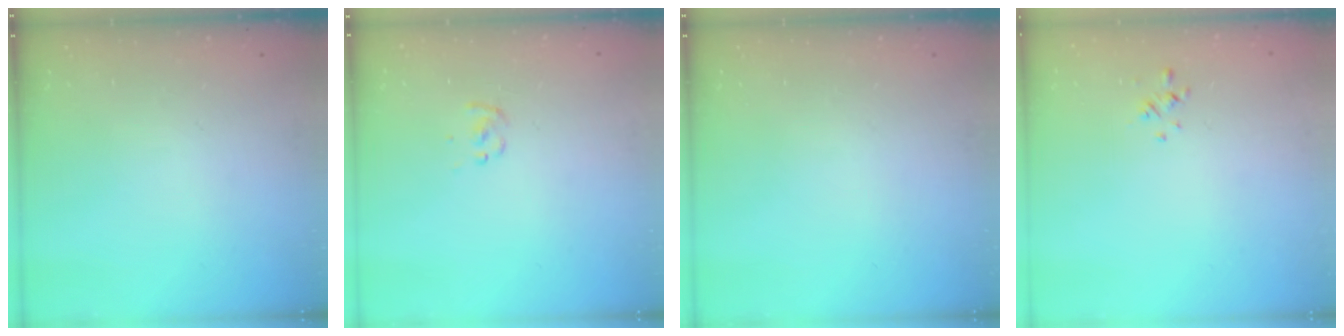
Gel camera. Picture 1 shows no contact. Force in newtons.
{"total": 1.2, "press": 1.2, "slide": 0.3}
{"total": 0.0}
{"total": 0.6, "press": 0.4, "slide": 0.5}